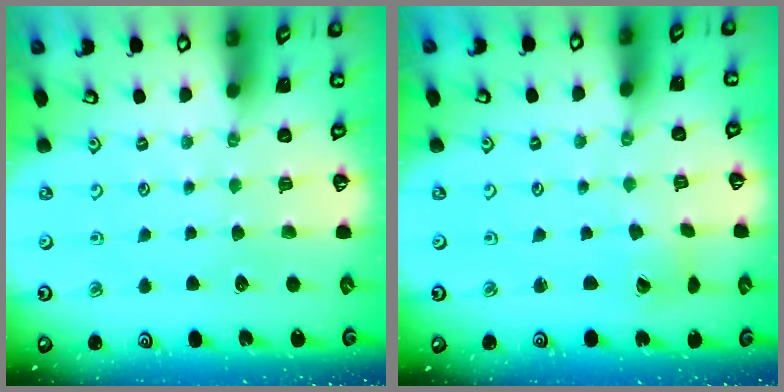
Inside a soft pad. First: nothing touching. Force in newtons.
{"total": 2.9, "press": 2.9, "slide": 0.2}